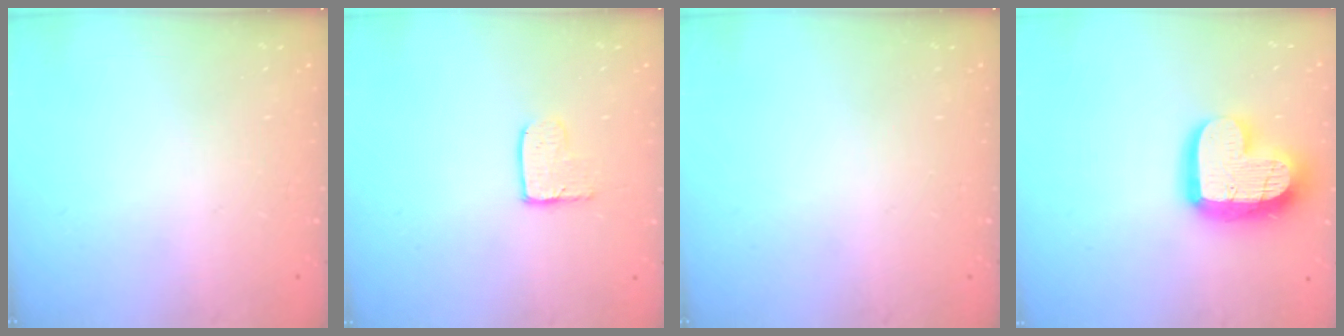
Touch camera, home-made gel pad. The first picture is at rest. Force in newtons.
{"total": 3.6, "press": 3.6, "slide": 0.3}
{"total": 0.0}
{"total": 16.9, "press": 16.9, "slide": 1.3}